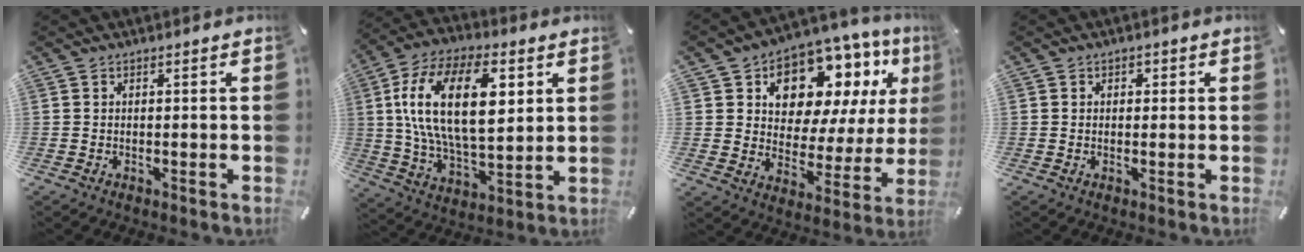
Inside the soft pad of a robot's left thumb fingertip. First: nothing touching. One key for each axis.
{"total": 21.3, "fx": 5.7, "fy": 11.1, "fz": 17.3, "tx": -0.354, "ty": 0.001, "tz": 0.086}
{"total": 12.8, "fx": 8.1, "fy": 8.3, "fz": 5.5, "tx": -0.092, "ty": -0.068, "tz": 0.147}
{"total": 1.1, "fx": 0.1, "fy": 1.1, "fz": 0.4, "tx": 0.000, "ty": 0.005, "tz": -0.002}